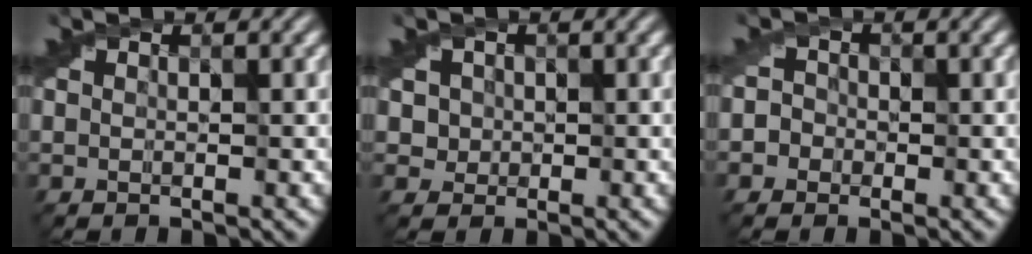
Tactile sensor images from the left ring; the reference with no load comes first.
{"total": 3.6, "force": [0.8, 3.1, 1.7], "torque": [-0.044, 0.005, 0.021]}
{"total": 2.8, "force": [-0.1, 2.6, 1.0], "torque": [0.009, 0.013, -0.026]}